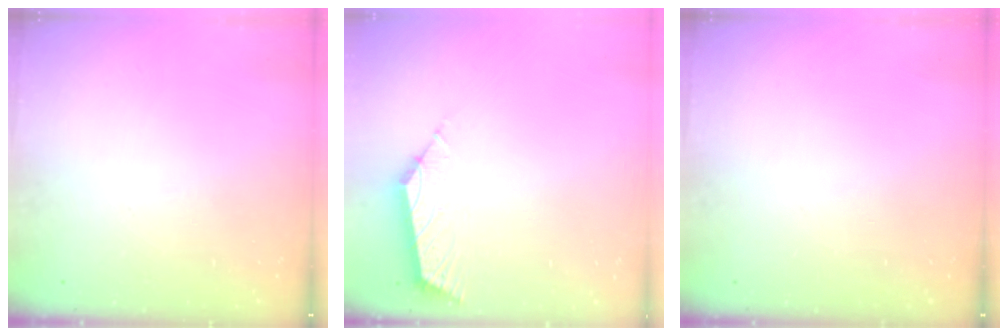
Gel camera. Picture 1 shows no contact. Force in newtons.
{"total": 2.7, "press": 2.6, "slide": 0.7}
{"total": 0.0}